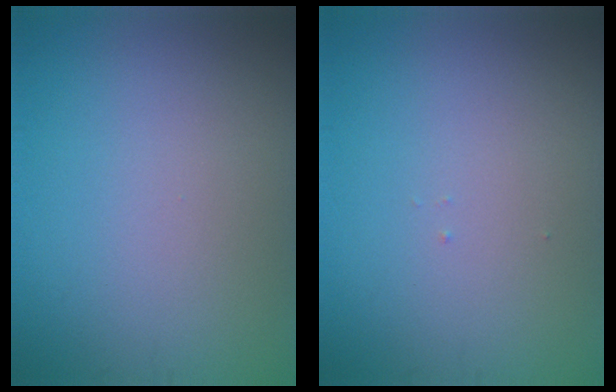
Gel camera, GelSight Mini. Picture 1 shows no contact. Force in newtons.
{"total": 0.0}